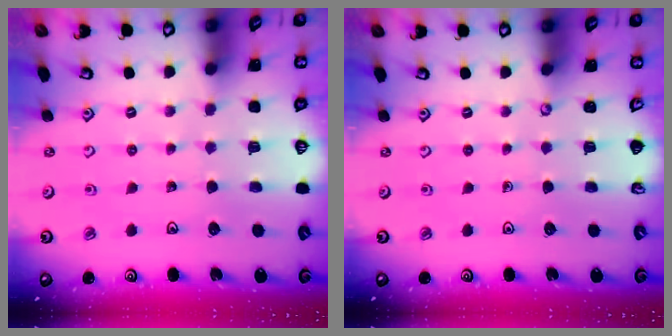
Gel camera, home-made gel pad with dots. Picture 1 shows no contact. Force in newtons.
{"total": 0.0}